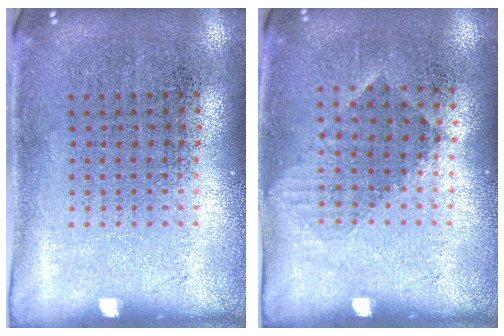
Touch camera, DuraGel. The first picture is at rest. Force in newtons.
{"total": 0.9, "press": 0.7, "slide": 0.6}